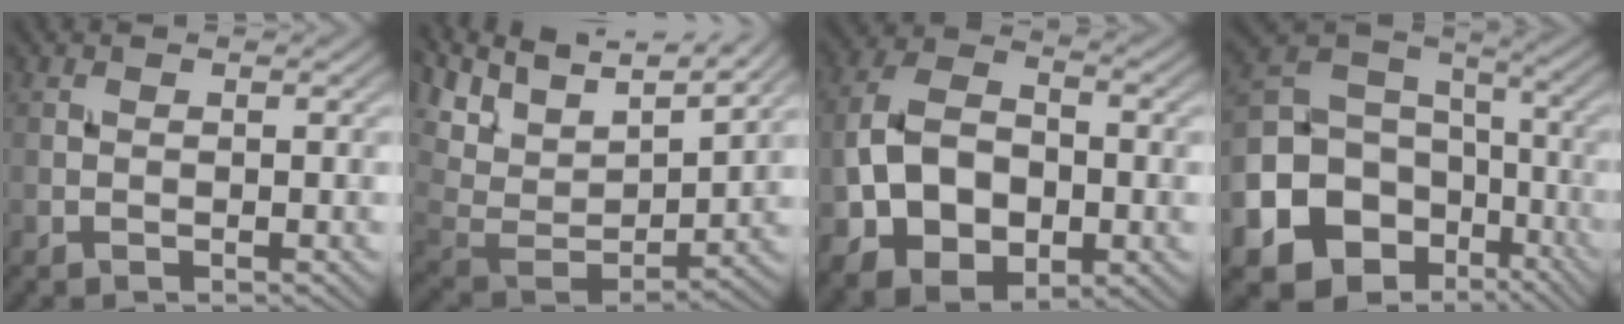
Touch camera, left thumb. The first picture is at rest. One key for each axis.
{"total": 11.7, "fx": 6.3, "fy": 5.3, "fz": 8.3, "tx": -0.202, "ty": 0.011, "tz": 0.120}
{"total": 11.7, "fx": -2.0, "fy": 7.6, "fz": 8.7, "tx": -0.197, "ty": -0.006, "tz": -0.039}
{"total": 17.9, "fx": -7.2, "fy": 14.2, "fz": 8.2, "tx": -0.214, "ty": -0.050, "tz": -0.120}